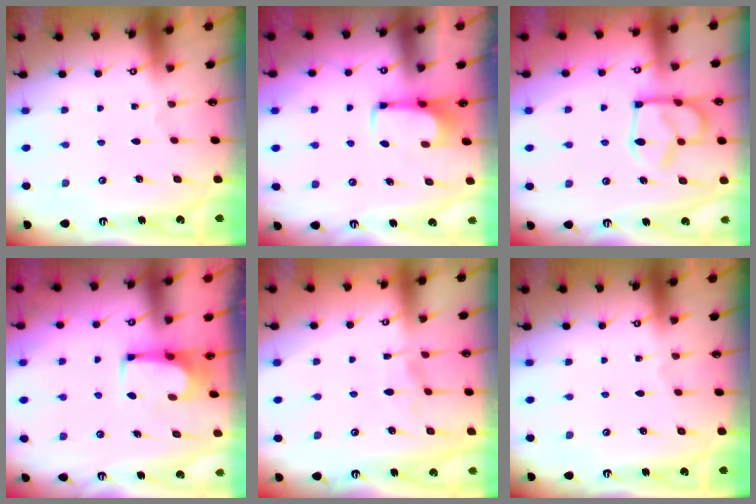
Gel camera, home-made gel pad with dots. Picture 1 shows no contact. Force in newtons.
{"total": 1.7, "press": 1.6, "slide": 0.5}
{"total": 10.1, "press": 10.0, "slide": 1.3}
{"total": 1.6, "press": 1.5, "slide": 0.3}
{"total": 1.2, "press": 0.8, "slide": 0.9}
{"total": 0.0}